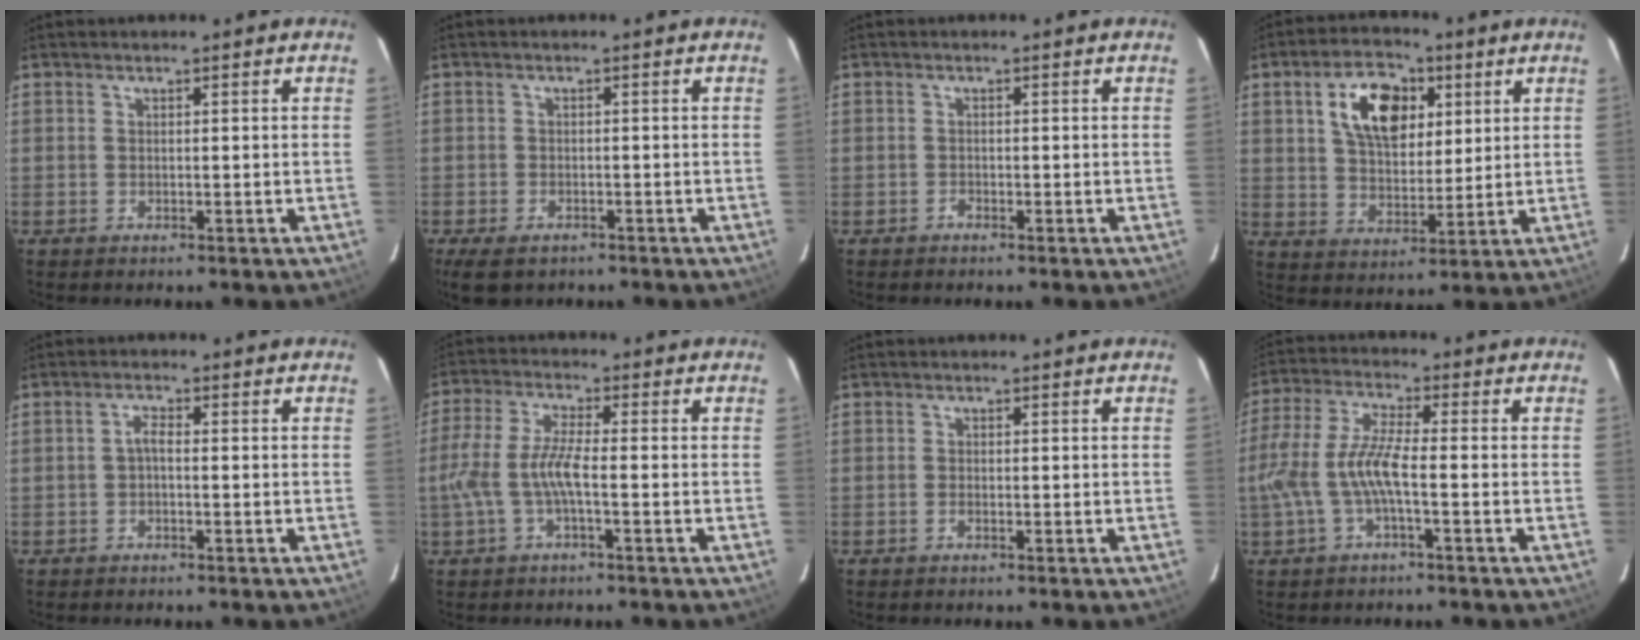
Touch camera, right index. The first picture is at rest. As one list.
[{"total": 5.7, "force": [-3.9, 3.0, 2.8], "torque": [-0.069, -0.015, -0.064]}, {"total": 0.7, "force": [-0.7, 0.3, -0.1], "torque": [0.002, 0.003, -0.013]}, {"total": 12.1, "force": [4.4, 7.2, 8.6], "torque": [-0.149, 0.022, 0.080]}, {"total": 1.5, "force": [-0.5, 0.5, 1.4], "torque": [-0.028, 0.007, -0.011]}, {"total": 7.2, "force": [-2.0, 1.1, 6.8], "torque": [-0.152, 0.003, -0.036]}, {"total": 0.6, "force": [-0.5, 0.2, 0.4], "torque": [-0.007, 0.000, -0.010]}, {"total": 9.0, "force": [-2.5, 1.5, 8.5], "torque": [-0.191, 0.002, -0.044]}]